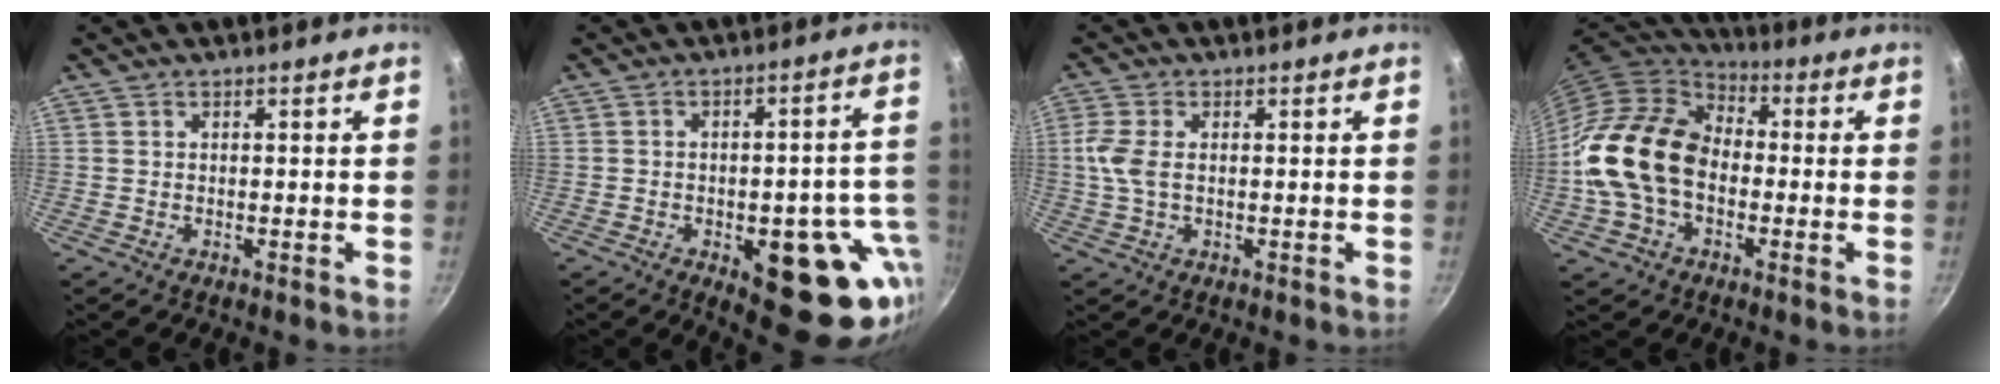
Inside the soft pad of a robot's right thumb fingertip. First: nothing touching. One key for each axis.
{"total": 19.8, "fx": -5.6, "fy": 8.8, "fz": 16.8, "tx": -0.138, "ty": 0.007, "tz": -0.065}
{"total": 5.2, "fx": 0.3, "fy": 2.9, "fz": 4.2, "tx": -0.097, "ty": 0.005, "tz": 0.000}
{"total": 17.1, "fx": -2.0, "fy": 12.3, "fz": 11.7, "tx": -0.186, "ty": 0.035, "tz": -0.050}